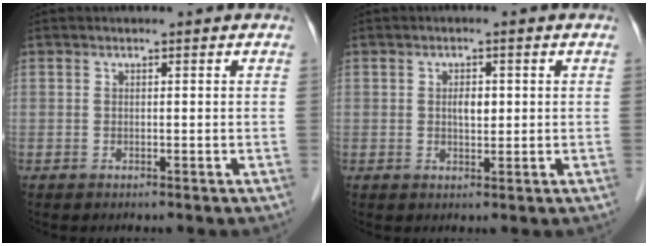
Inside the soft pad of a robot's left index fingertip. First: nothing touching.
{"total": 2.3, "force": [0.3, 1.1, 2.0], "torque": [-0.034, -0.001, 0.004]}